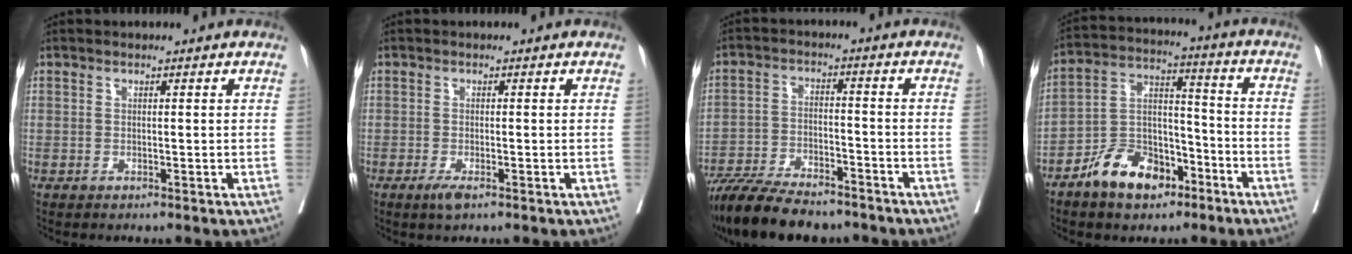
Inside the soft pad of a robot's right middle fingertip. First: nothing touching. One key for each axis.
{"total": 1.8, "fx": -1.1, "fy": 0.4, "fz": 1.4, "tx": -0.028, "ty": -0.004, "tz": -0.020}
{"total": 14.3, "fx": -12.1, "fy": 3.7, "fz": 6.7, "tx": -0.117, "ty": -0.013, "tz": -0.198}
{"total": 10.9, "fx": -7.0, "fy": 5.9, "fz": 6.0, "tx": -0.119, "ty": 0.016, "tz": -0.126}